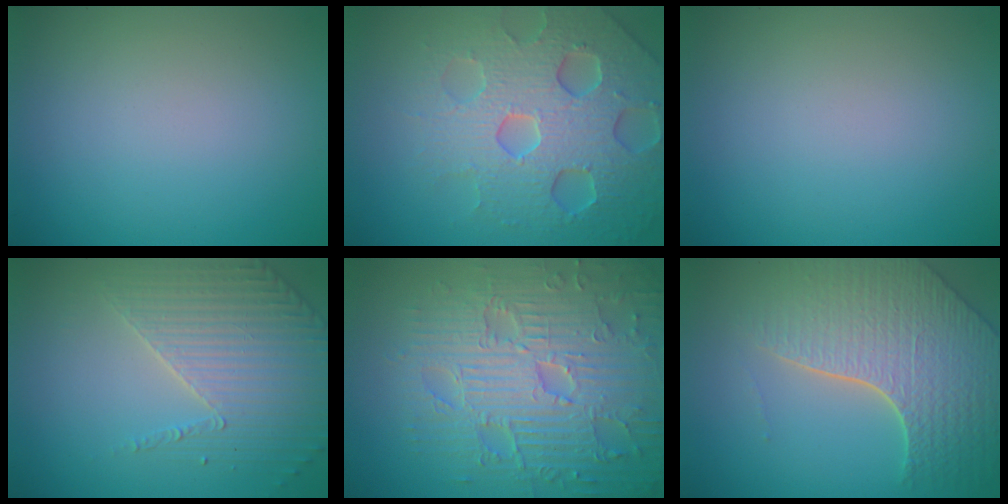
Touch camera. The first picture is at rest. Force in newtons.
{"total": 7.0, "press": 6.8, "slide": 1.6}
{"total": 0.0}
{"total": 3.8, "press": 3.6, "slide": 1.1}
{"total": 9.3, "press": 6.8, "slide": 6.3}
{"total": 7.6, "press": 5.8, "slide": 4.9}